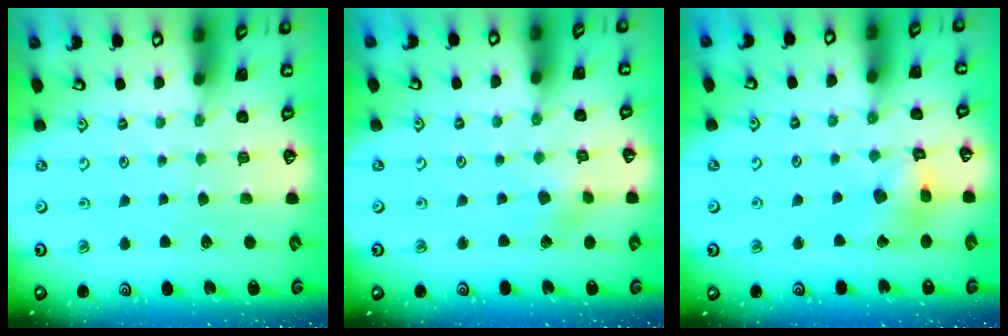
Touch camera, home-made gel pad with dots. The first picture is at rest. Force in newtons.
{"total": 3.1, "press": 3.0, "slide": 0.3}
{"total": 9.0, "press": 9.0, "slide": 1.0}